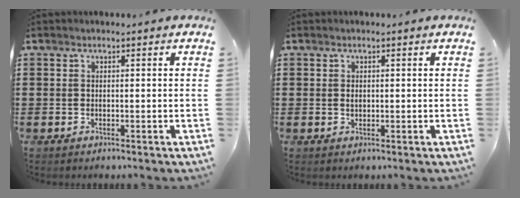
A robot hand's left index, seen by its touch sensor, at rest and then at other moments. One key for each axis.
{"total": 0.9, "fx": 0.2, "fy": 0.5, "fz": 0.7, "tx": -0.016, "ty": 0.002, "tz": 0.004}